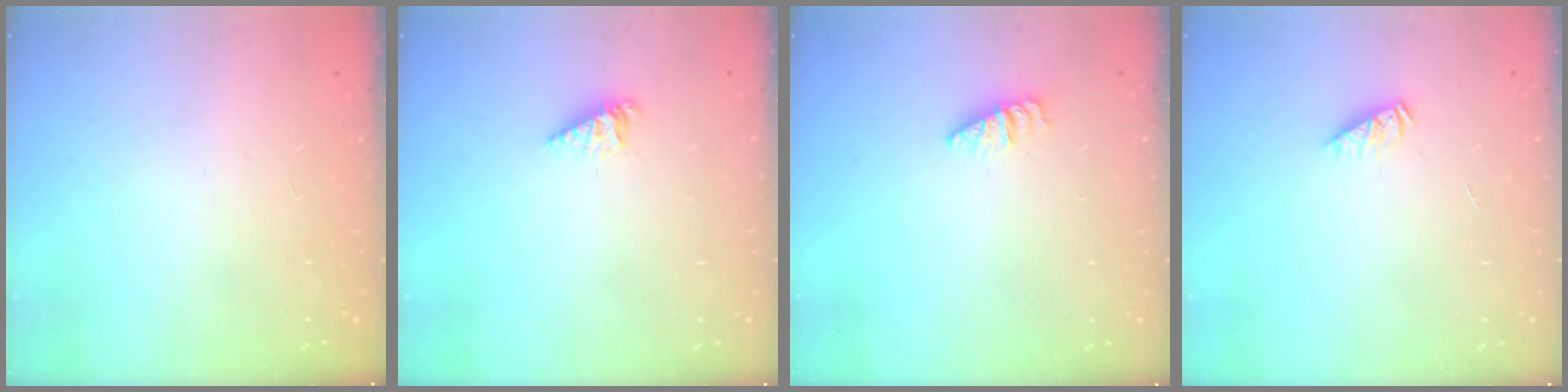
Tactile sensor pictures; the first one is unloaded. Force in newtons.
{"total": 2.8, "press": 2.8, "slide": 0.4}
{"total": 1.1, "press": 1.1, "slide": 0.2}
{"total": 2.0, "press": 2.0, "slide": 0.2}